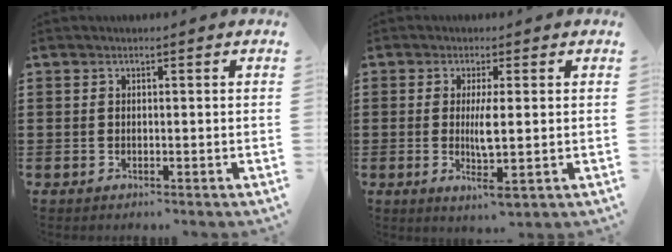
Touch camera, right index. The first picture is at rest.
{"total": 4.6, "force": [0.1, 0.6, 4.5], "torque": [-0.083, -0.002, 0.000]}